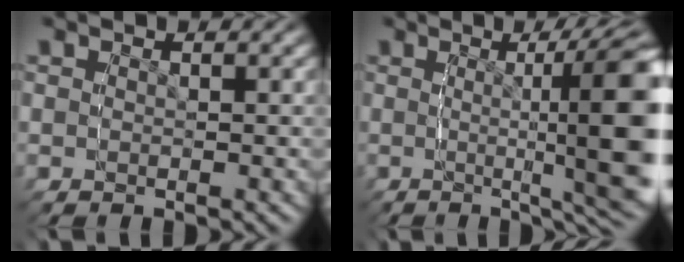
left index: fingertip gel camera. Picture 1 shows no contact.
{"total": 10.0, "force": [-1.0, 0.2, 10.0], "torque": [-0.111, 0.033, -0.013]}